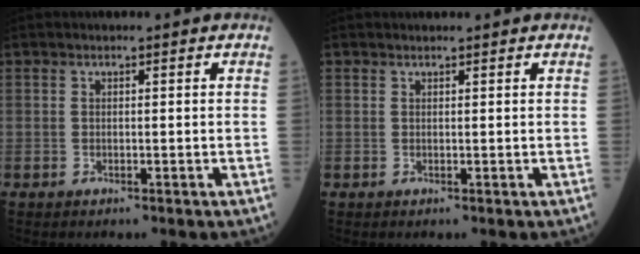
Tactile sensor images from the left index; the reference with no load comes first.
{"total": 1.1, "force": [1.1, 0.1, 0.3], "torque": [-0.006, 0.008, 0.018]}